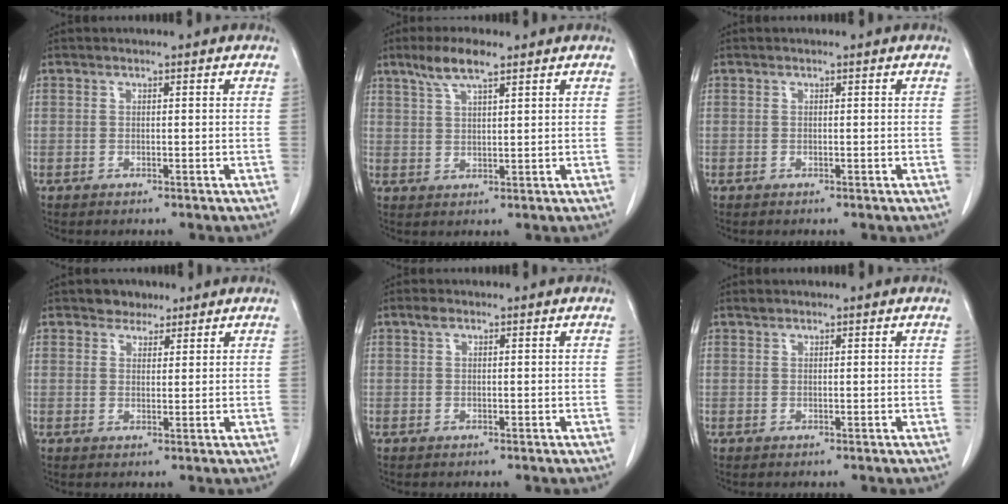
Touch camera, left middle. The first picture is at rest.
{"total": 5.5, "force": [3.9, 0.8, 3.8], "torque": [-0.082, 0.007, 0.075]}
{"total": 0.0}
{"total": 2.9, "force": [2.2, 1.8, 0.4], "torque": [-0.007, 0.005, 0.034]}
{"total": 0.9, "force": [0.5, 0.4, 0.6], "torque": [-0.012, 0.009, 0.010]}
{"total": 0.6, "force": [0.6, 0.1, 0.1], "torque": [-0.010, 0.003, 0.013]}